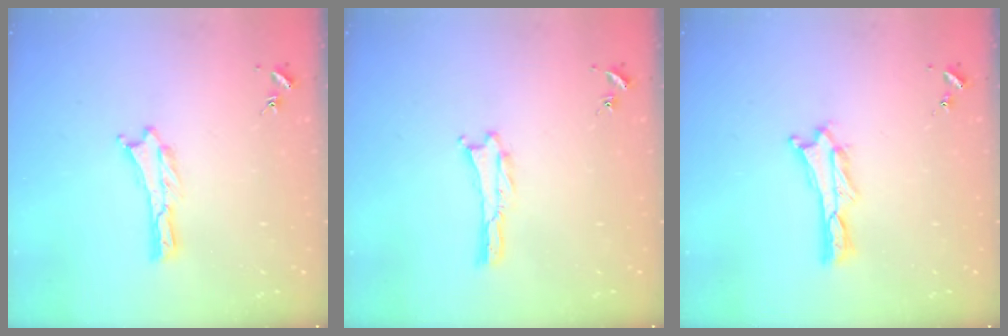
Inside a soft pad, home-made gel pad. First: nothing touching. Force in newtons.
{"total": 0.0}
{"total": 0.9, "press": 0.9, "slide": 0.2}